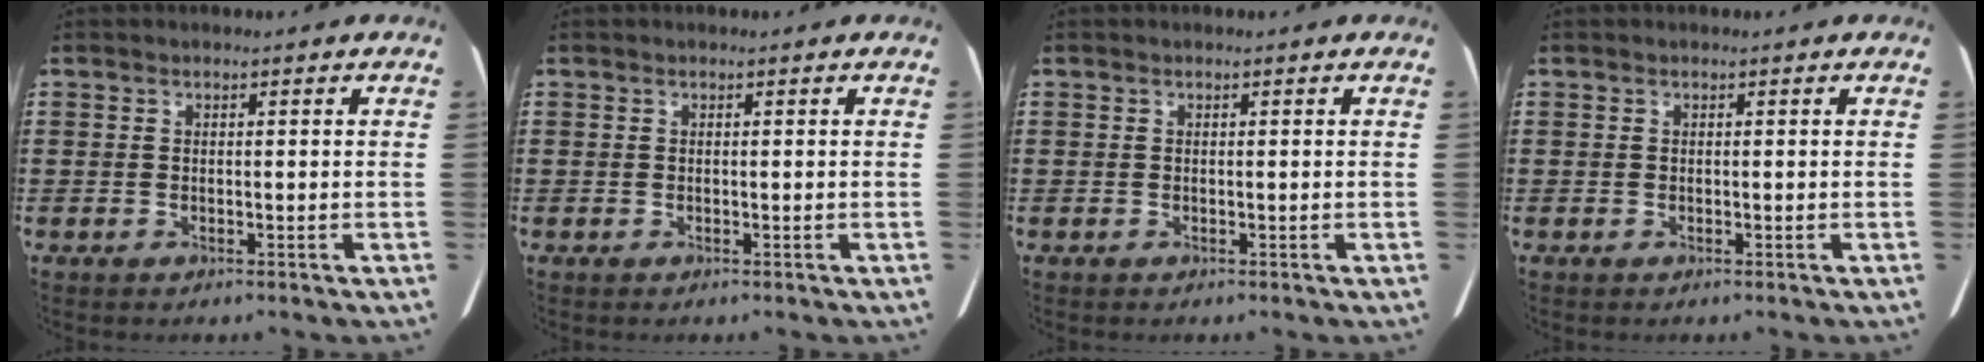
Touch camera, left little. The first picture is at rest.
{"total": 0.0}
{"total": 0.0}
{"total": 0.0}